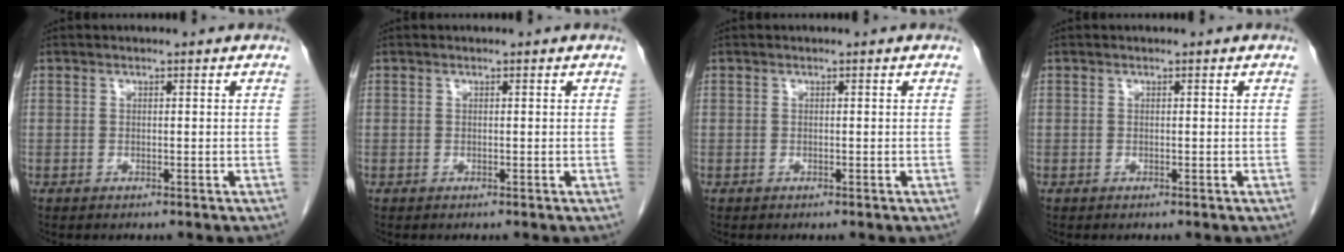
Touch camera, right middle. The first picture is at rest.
{"total": 0.0}
{"total": 0.0}
{"total": 0.0}